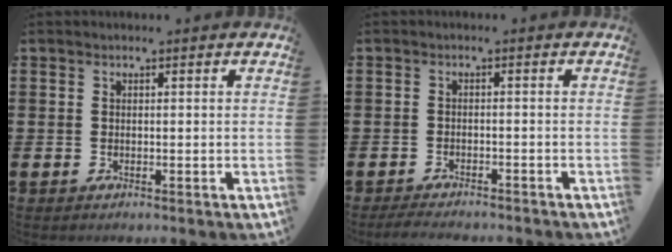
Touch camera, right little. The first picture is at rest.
{"total": 1.5, "force": [-1.4, 0.1, 0.4], "torque": [-0.009, 0.003, -0.027]}